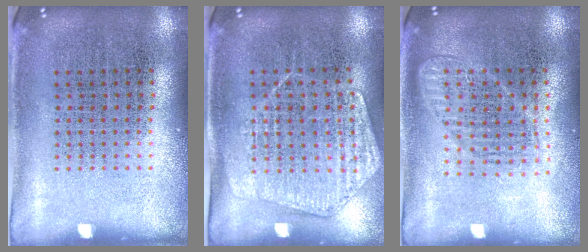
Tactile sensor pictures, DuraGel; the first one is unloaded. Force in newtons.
{"total": 1.4, "press": 1.4, "slide": 0.2}
{"total": 1.6, "press": 1.4, "slide": 0.7}